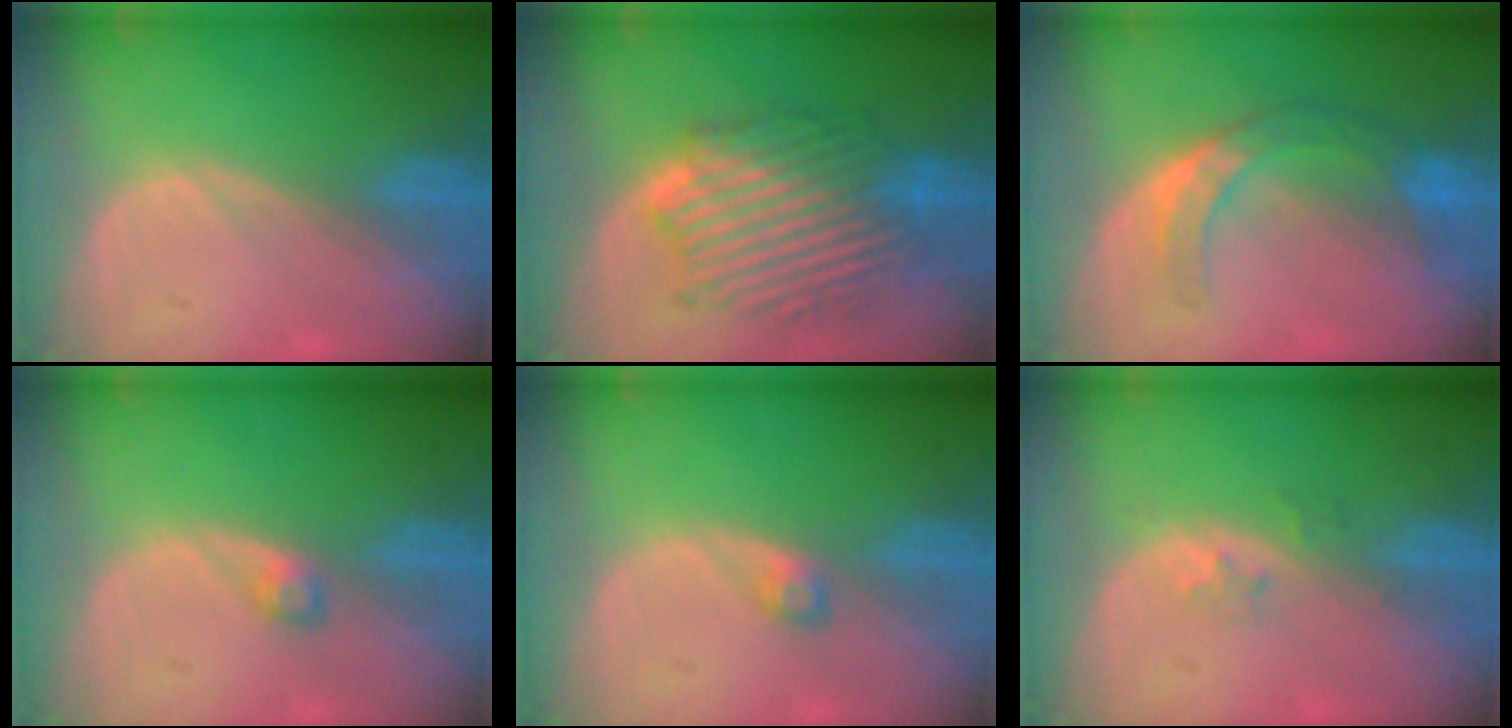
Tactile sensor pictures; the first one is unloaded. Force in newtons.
{"total": 10.4, "press": 10.4, "slide": 0.5}
{"total": 7.3, "press": 6.4, "slide": 3.5}
{"total": 1.6, "press": 1.6, "slide": 0.3}
{"total": 1.6, "press": 1.6, "slide": 0.3}
{"total": 1.9, "press": 1.4, "slide": 1.2}